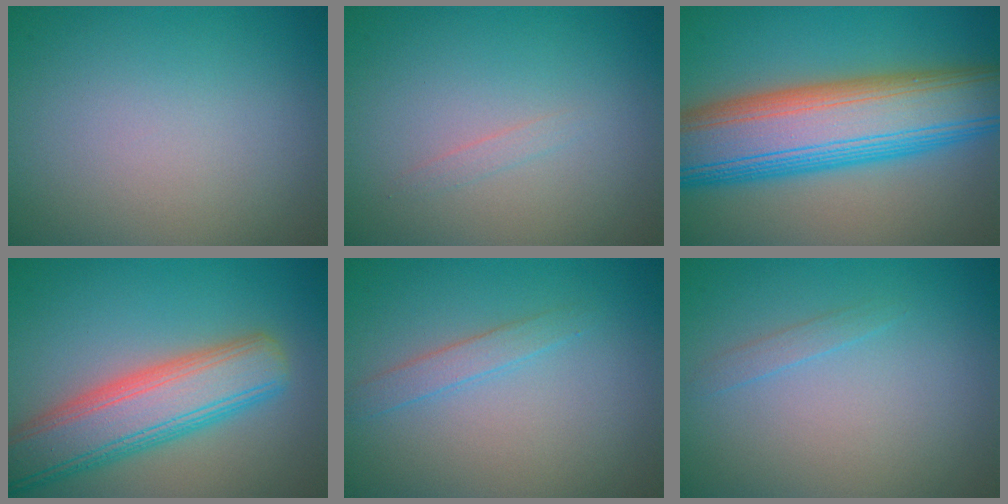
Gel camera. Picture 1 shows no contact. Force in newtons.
{"total": 0.6, "press": 0.6, "slide": 0.0}
{"total": 12.8, "press": 12.8, "slide": 0.2}
{"total": 7.7, "press": 7.7, "slide": 0.6}
{"total": 1.5, "press": 1.5, "slide": 0.1}
{"total": 0.8, "press": 0.8, "slide": 0.1}